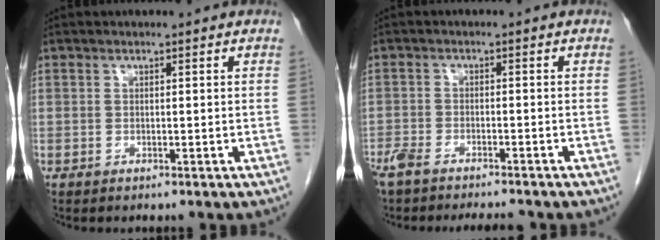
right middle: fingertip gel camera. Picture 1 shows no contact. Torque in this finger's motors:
{"motor_torque": [0.47, -0.35, 0.18, 0.07]}